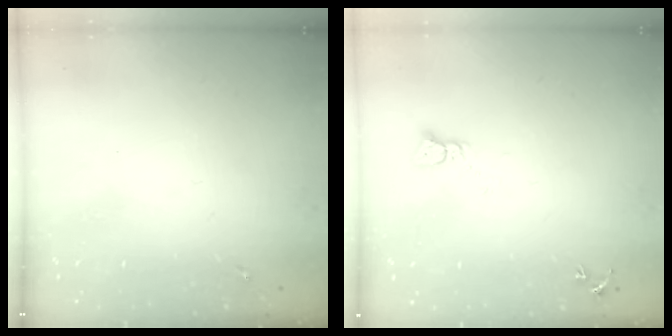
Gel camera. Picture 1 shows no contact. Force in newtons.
{"total": 2.2, "press": 2.2, "slide": 0.2}